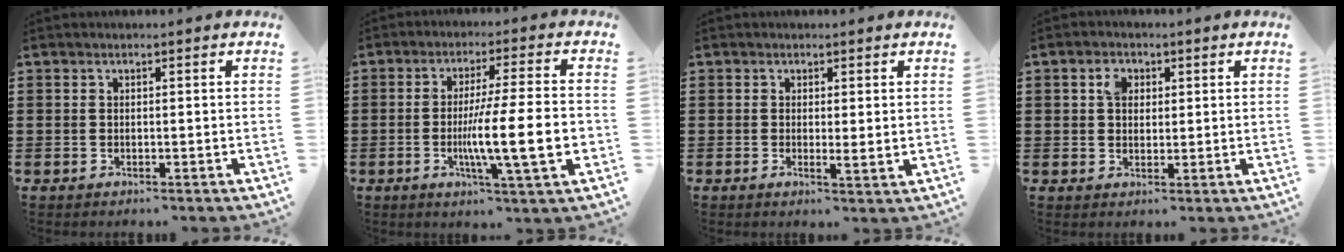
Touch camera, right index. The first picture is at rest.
{"total": 12.9, "force": [-2.5, 1.4, 12.6], "torque": [-0.213, -0.018, -0.049]}
{"total": 1.6, "force": [0.5, 0.3, 1.5], "torque": [-0.030, -0.002, 0.010]}
{"total": 2.9, "force": [1.1, 2.1, 1.7], "torque": [-0.041, 0.008, 0.021]}